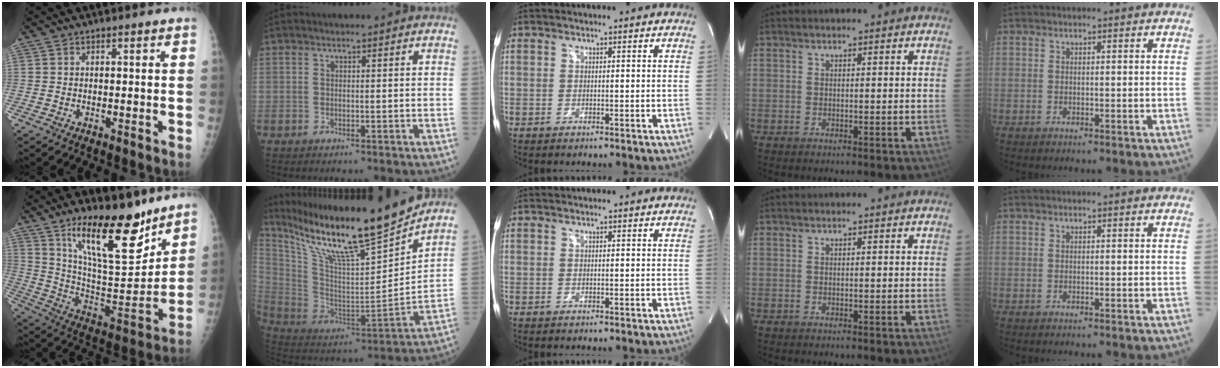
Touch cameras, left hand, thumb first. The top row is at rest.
{"thumb": {"total": 21.5, "force": [14.5, 7.0, 14.3], "torque": [-0.194, -0.092, 0.249]}, "index": {"total": 22.5, "force": [18.7, 0.6, 12.5], "torque": [-0.232, -0.023, 0.324]}}